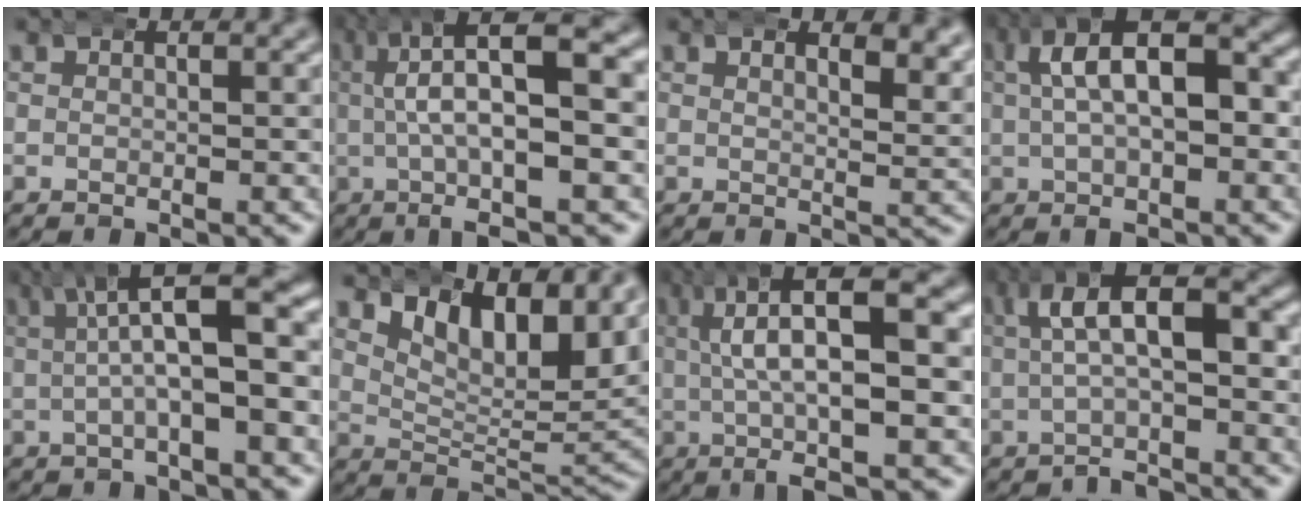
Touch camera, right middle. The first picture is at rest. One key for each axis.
{"total": 10.8, "fx": 1.4, "fy": 4.0, "fz": 10.0, "tx": -0.143, "ty": 0.017, "tz": 0.016}
{"total": 3.4, "fx": 2.4, "fy": 0.9, "fz": 2.2, "tx": -0.026, "ty": -0.002, "tz": 0.035}
{"total": 9.7, "fx": 1.2, "fy": 5.4, "fz": 8.0, "tx": -0.120, "ty": 0.016, "tz": 0.008}
{"total": 8.7, "fx": 1.4, "fy": 3.1, "fz": 8.0, "tx": -0.101, "ty": 0.025, "tz": 0.010}
{"total": 8.7, "fx": 4.5, "fy": 3.8, "fz": 6.3, "tx": -0.087, "ty": 0.002, "tz": 0.071}
{"total": 11.1, "fx": 2.0, "fy": 4.1, "fz": 10.1, "tx": -0.139, "ty": 0.019, "tz": 0.025}
{"total": 8.8, "fx": -0.8, "fy": 5.0, "fz": 7.1, "tx": -0.095, "ty": 0.005, "tz": -0.024}